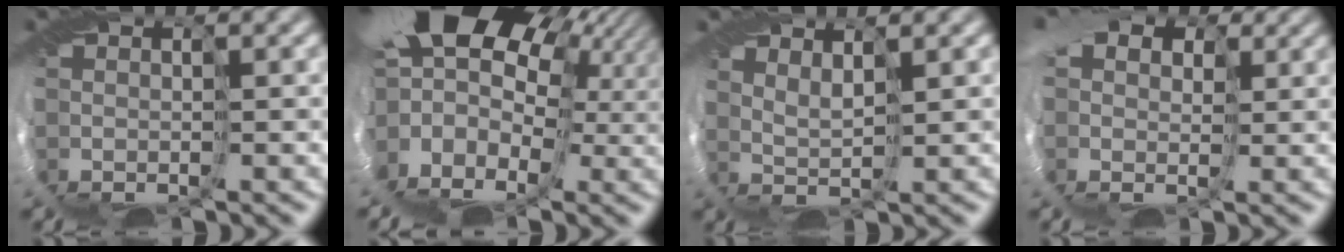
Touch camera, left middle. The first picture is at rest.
{"total": 13.7, "force": [4.9, 9.2, 8.9], "torque": [-0.189, 0.017, 0.081]}
{"total": 2.4, "force": [1.7, -1.4, -1.0], "torque": [0.005, 0.010, 0.022]}
{"total": 9.0, "force": [4.1, 6.5, 4.7], "torque": [-0.105, 0.029, 0.036]}